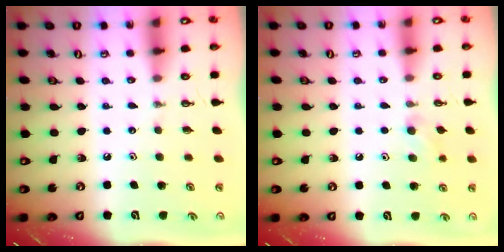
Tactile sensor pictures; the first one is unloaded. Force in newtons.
{"total": 5.7, "press": 5.7, "slide": 1.0}